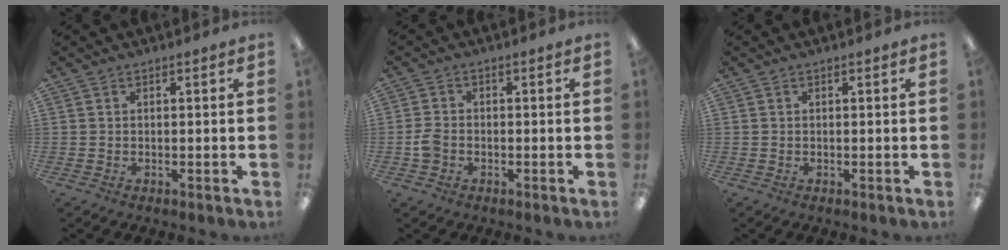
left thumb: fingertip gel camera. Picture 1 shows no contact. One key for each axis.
{"total": 3.4, "fx": -1.2, "fy": 2.3, "fz": 2.1, "tx": -0.042, "ty": 0.007, "tz": -0.023}
{"total": 0.0}